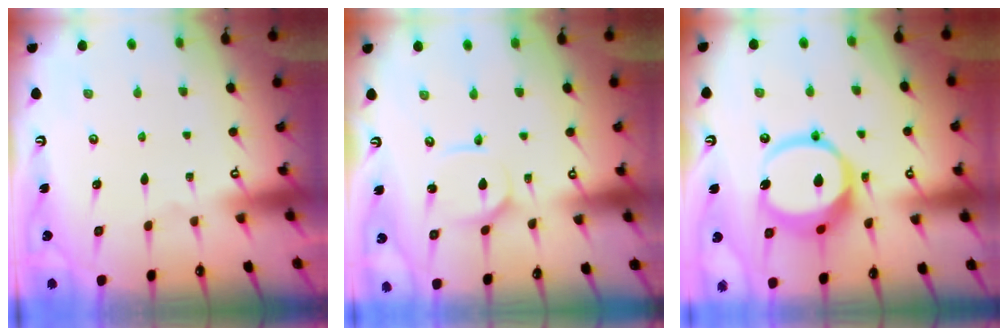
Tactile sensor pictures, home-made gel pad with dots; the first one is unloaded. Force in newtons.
{"total": 3.0, "press": 3.0, "slide": 0.3}
{"total": 14.7, "press": 14.6, "slide": 2.0}